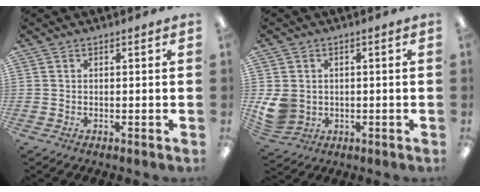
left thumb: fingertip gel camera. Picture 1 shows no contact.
{"total": 6.0, "force": [-0.1, 5.3, 2.6], "torque": [-0.063, 0.006, 0.002]}